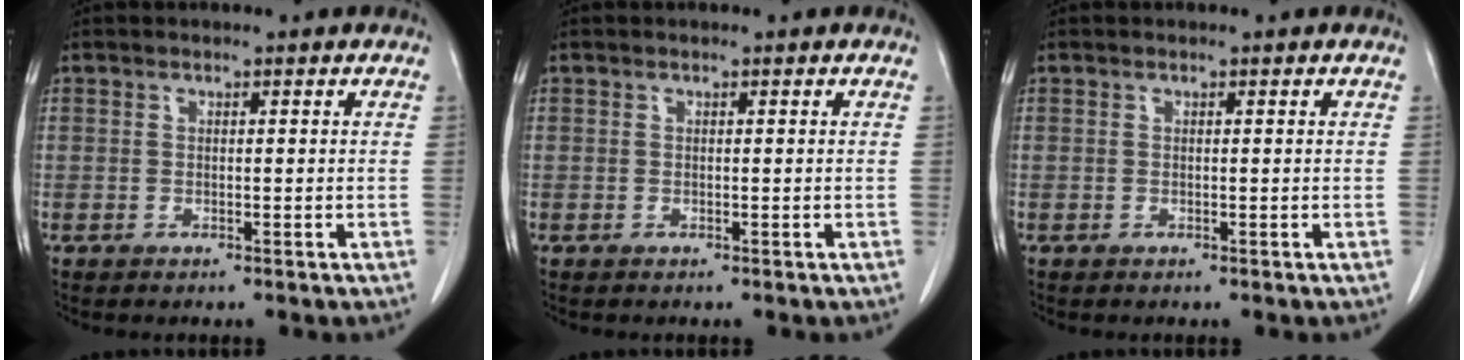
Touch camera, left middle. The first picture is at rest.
{"total": 0.0}
{"total": 0.0}